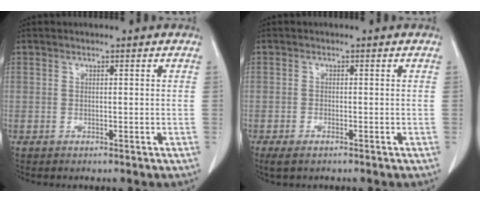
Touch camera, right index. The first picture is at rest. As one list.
[{"total": 2.5, "force": [-1.7, 0.9, 1.5], "torque": [-0.029, -0.004, -0.024]}]